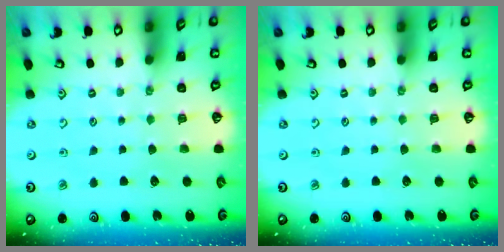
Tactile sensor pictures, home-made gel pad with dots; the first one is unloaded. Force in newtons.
{"total": 0.0}